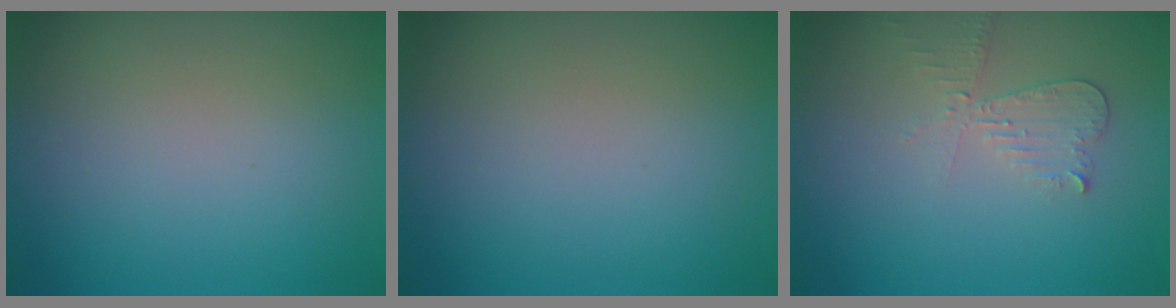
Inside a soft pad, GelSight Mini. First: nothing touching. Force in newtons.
{"total": 0.0}
{"total": 2.4, "press": 2.3, "slide": 0.5}